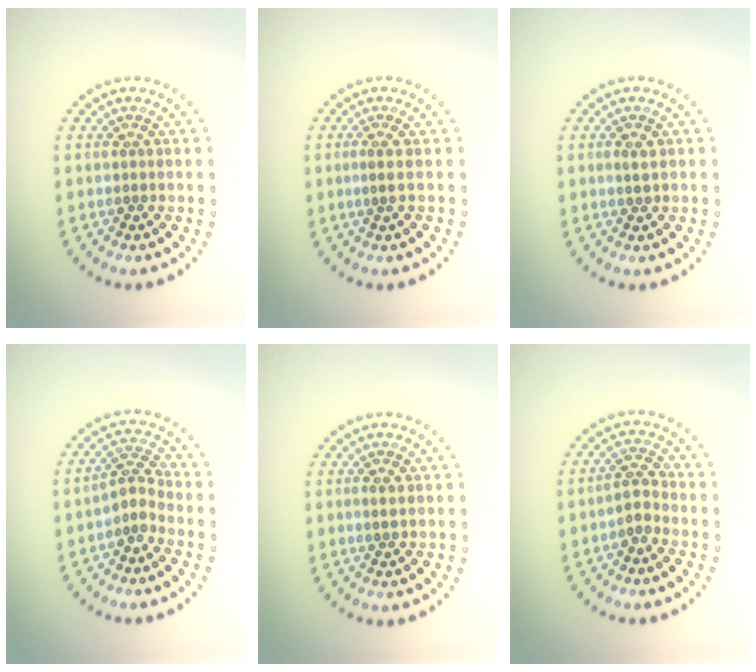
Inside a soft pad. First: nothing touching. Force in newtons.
{"total": 0.8, "press": 0.6, "slide": 0.5}
{"total": 0.9, "press": 0.9, "slide": 0.3}
{"total": 2.1, "press": 1.5, "slide": 1.5}
{"total": 0.7, "press": 0.7, "slide": 0.2}
{"total": 1.8, "press": 1.5, "slide": 0.9}